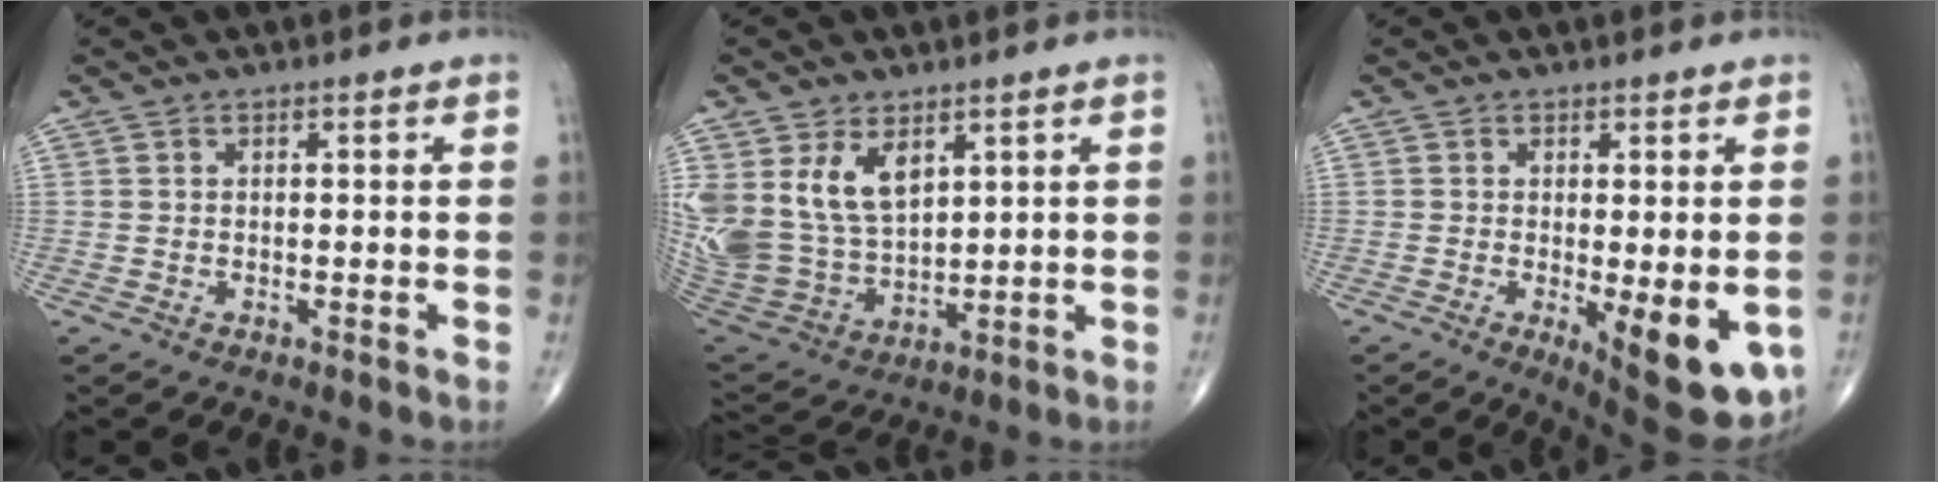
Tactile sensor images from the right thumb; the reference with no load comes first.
{"total": 15.5, "force": [6.0, 10.0, 10.2], "torque": [-0.195, -0.027, 0.144]}
{"total": 11.3, "force": [-2.9, 3.8, 10.2], "torque": [-0.125, -0.023, -0.028]}